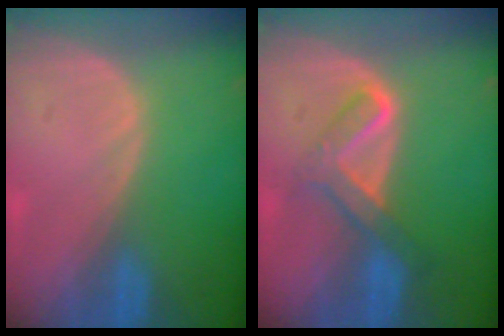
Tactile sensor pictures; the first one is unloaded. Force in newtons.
{"total": 5.2, "press": 5.1, "slide": 0.3}